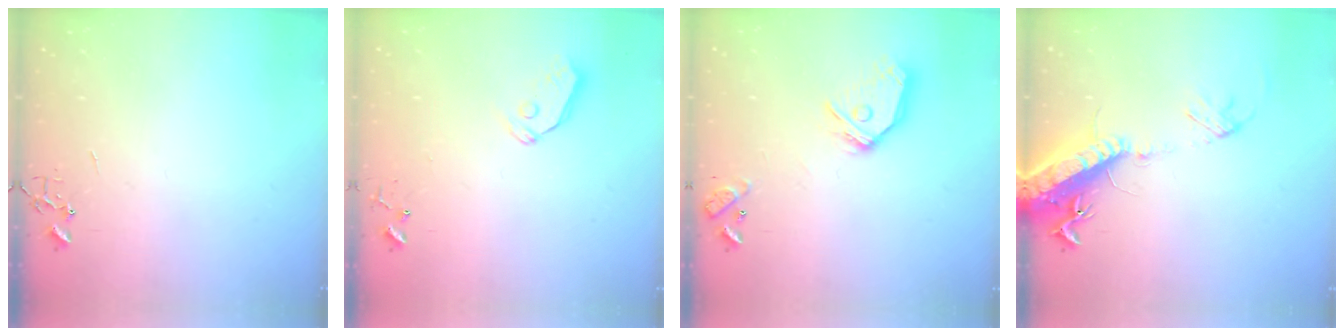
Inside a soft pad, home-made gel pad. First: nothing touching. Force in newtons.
{"total": 6.0, "press": 6.0, "slide": 0.5}
{"total": 15.0, "press": 14.9, "slide": 2.2}
{"total": 17.8, "press": 17.3, "slide": 4.1}